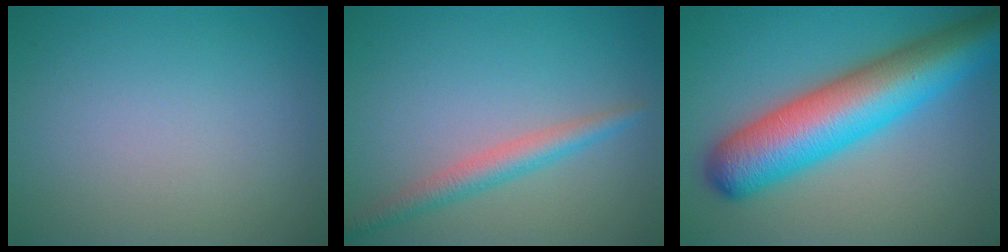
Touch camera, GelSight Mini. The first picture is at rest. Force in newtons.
{"total": 2.7, "press": 2.7, "slide": 0.1}
{"total": 11.1, "press": 11.1, "slide": 0.3}